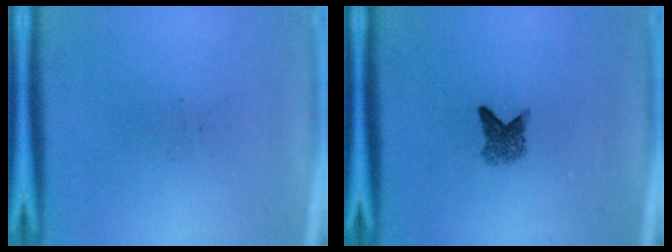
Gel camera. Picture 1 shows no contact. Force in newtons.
{"total": 2.7}